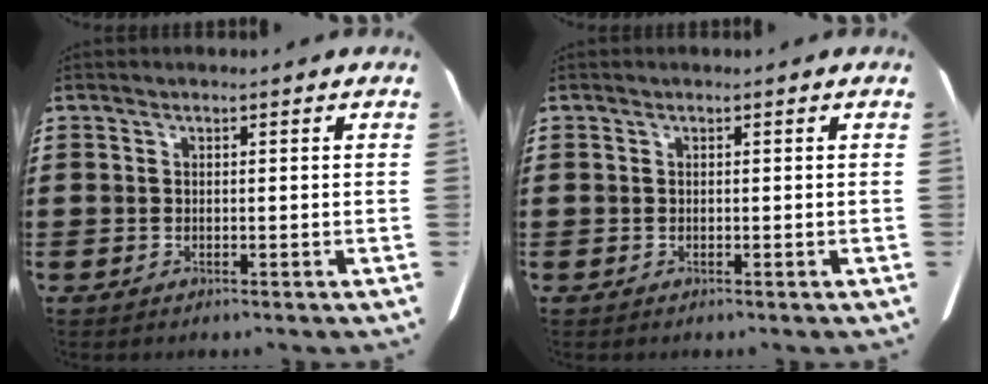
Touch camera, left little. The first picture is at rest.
{"total": 0.0}